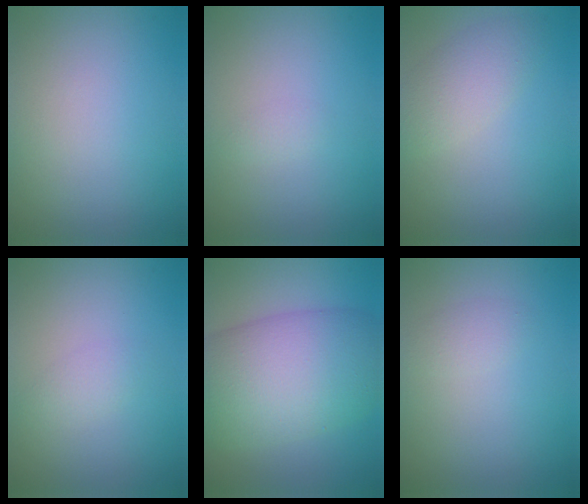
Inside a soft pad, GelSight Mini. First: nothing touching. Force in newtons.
{"total": 0.6, "press": 0.6, "slide": 0.0}
{"total": 2.9, "press": 2.9, "slide": 0.1}
{"total": 1.2, "press": 1.2, "slide": 0.1}
{"total": 10.8, "press": 10.8, "slide": 0.2}
{"total": 1.1, "press": 1.1, "slide": 0.0}